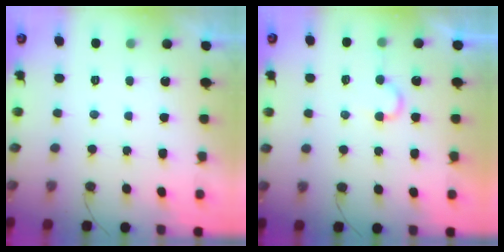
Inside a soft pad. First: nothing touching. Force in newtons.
{"total": 4.6, "press": 4.5, "slide": 0.5}